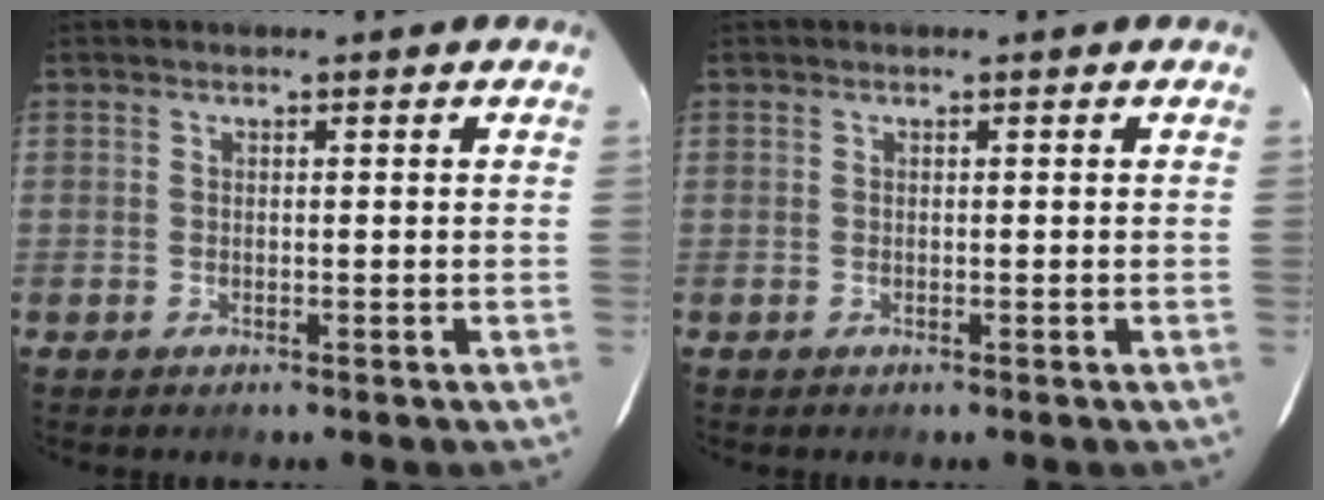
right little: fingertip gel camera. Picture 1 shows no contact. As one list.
[{"total": 0.0}]